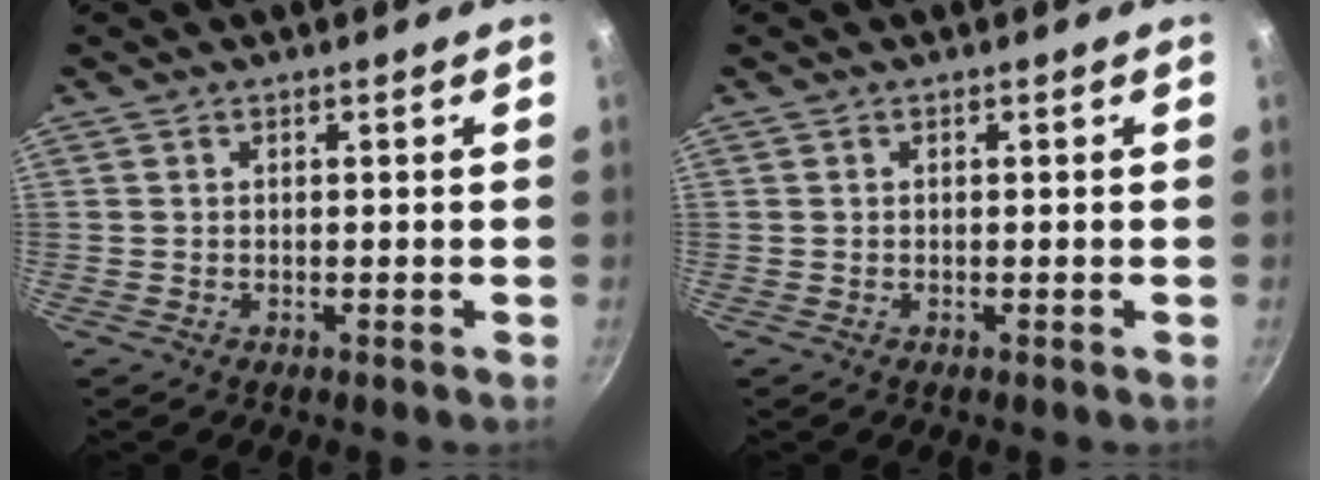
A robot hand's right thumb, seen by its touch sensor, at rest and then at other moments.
{"total": 0.0}